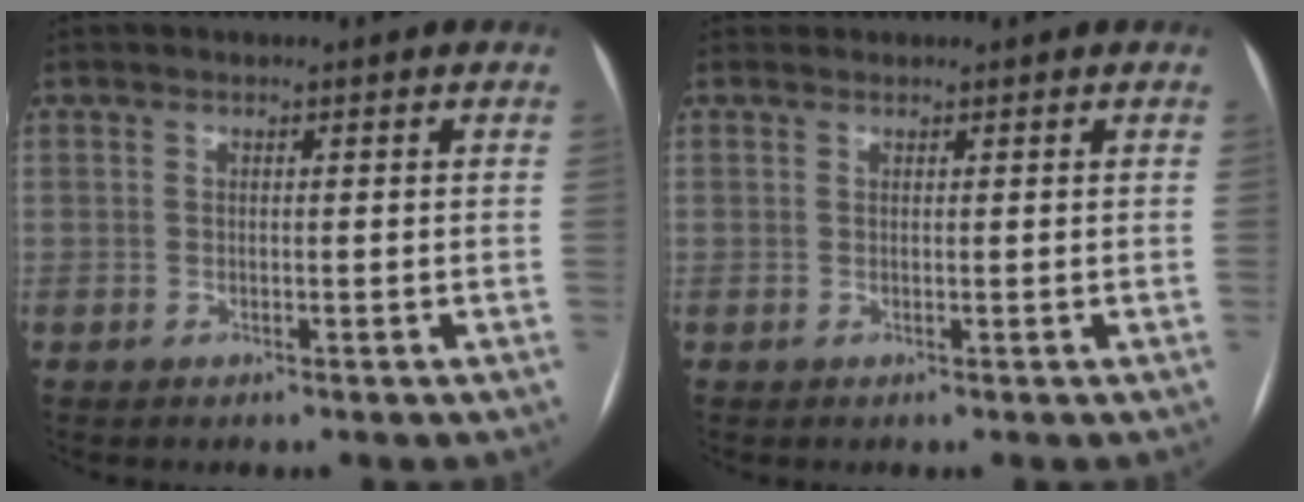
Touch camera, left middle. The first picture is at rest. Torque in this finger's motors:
{"motor_torque": [0.05, -0.05, -0.04, -0.01]}